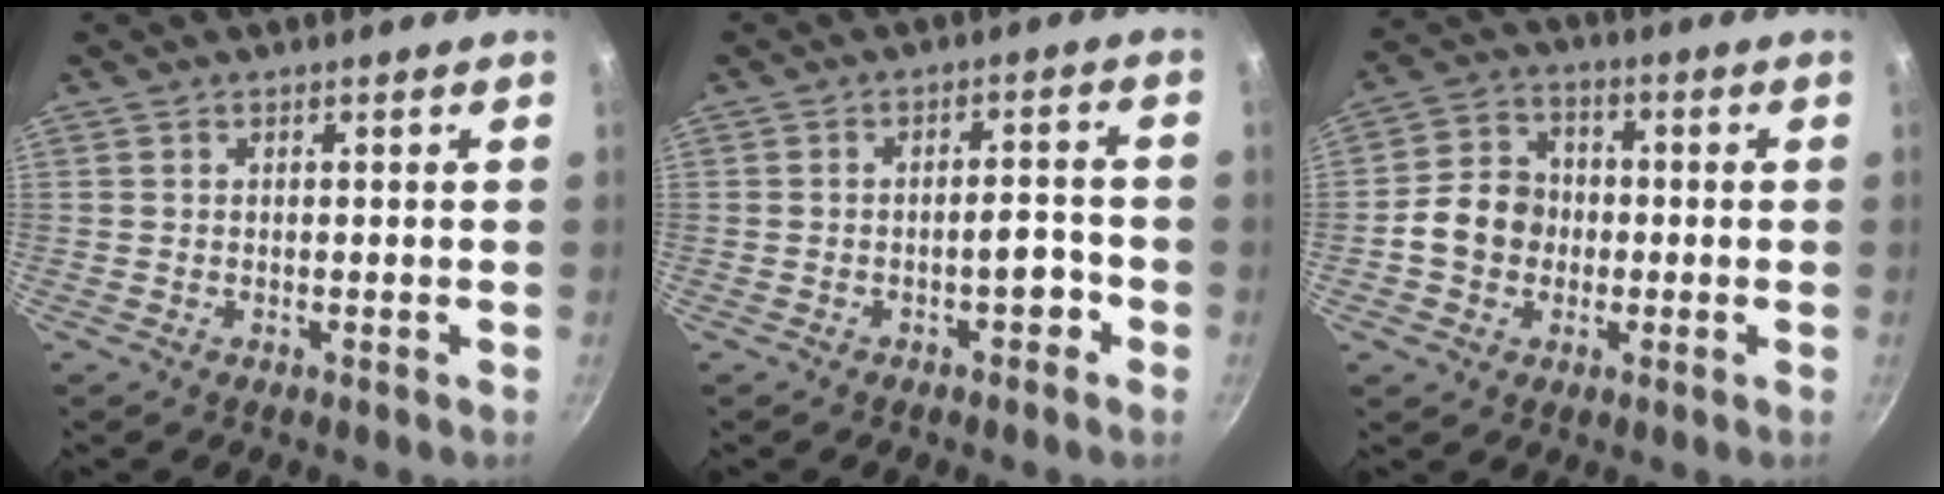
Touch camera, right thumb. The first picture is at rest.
{"total": 4.0, "force": [-2.0, 1.7, 3.0], "torque": [-0.023, 0.029, -0.026]}
{"total": 9.3, "force": [-1.2, 7.9, 4.7], "torque": [-0.051, 0.022, -0.036]}